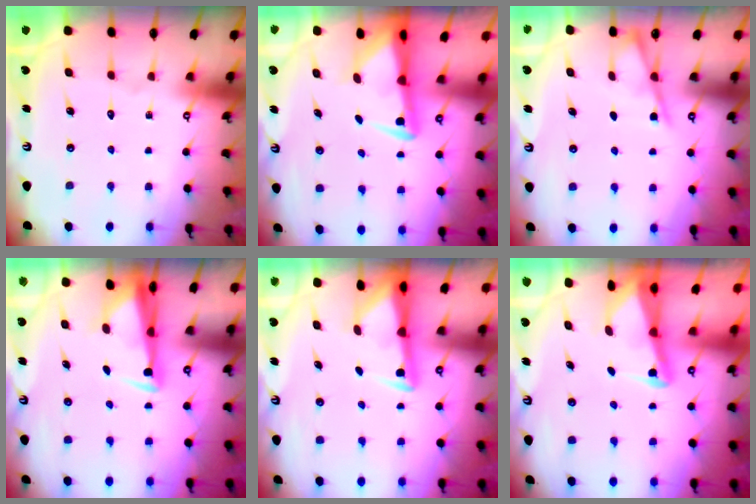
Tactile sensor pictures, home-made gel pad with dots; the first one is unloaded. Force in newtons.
{"total": 3.4, "press": 3.3, "slide": 0.6}
{"total": 4.4, "press": 4.4, "slide": 0.5}
{"total": 3.3, "press": 3.2, "slide": 0.8}
{"total": 2.8, "press": 2.8, "slide": 0.5}
{"total": 2.5, "press": 2.5, "slide": 0.4}